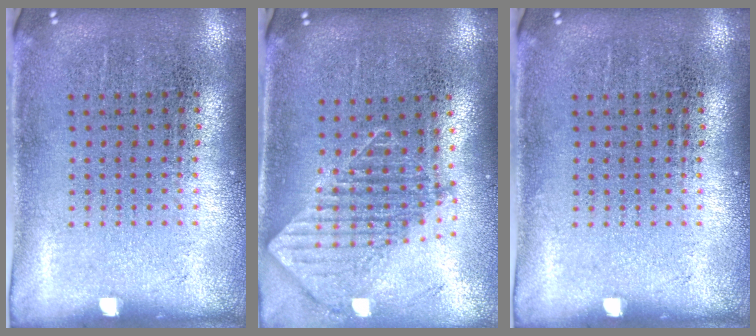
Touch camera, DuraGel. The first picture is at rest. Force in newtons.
{"total": 1.8, "press": 1.4, "slide": 1.0}
{"total": 0.0}